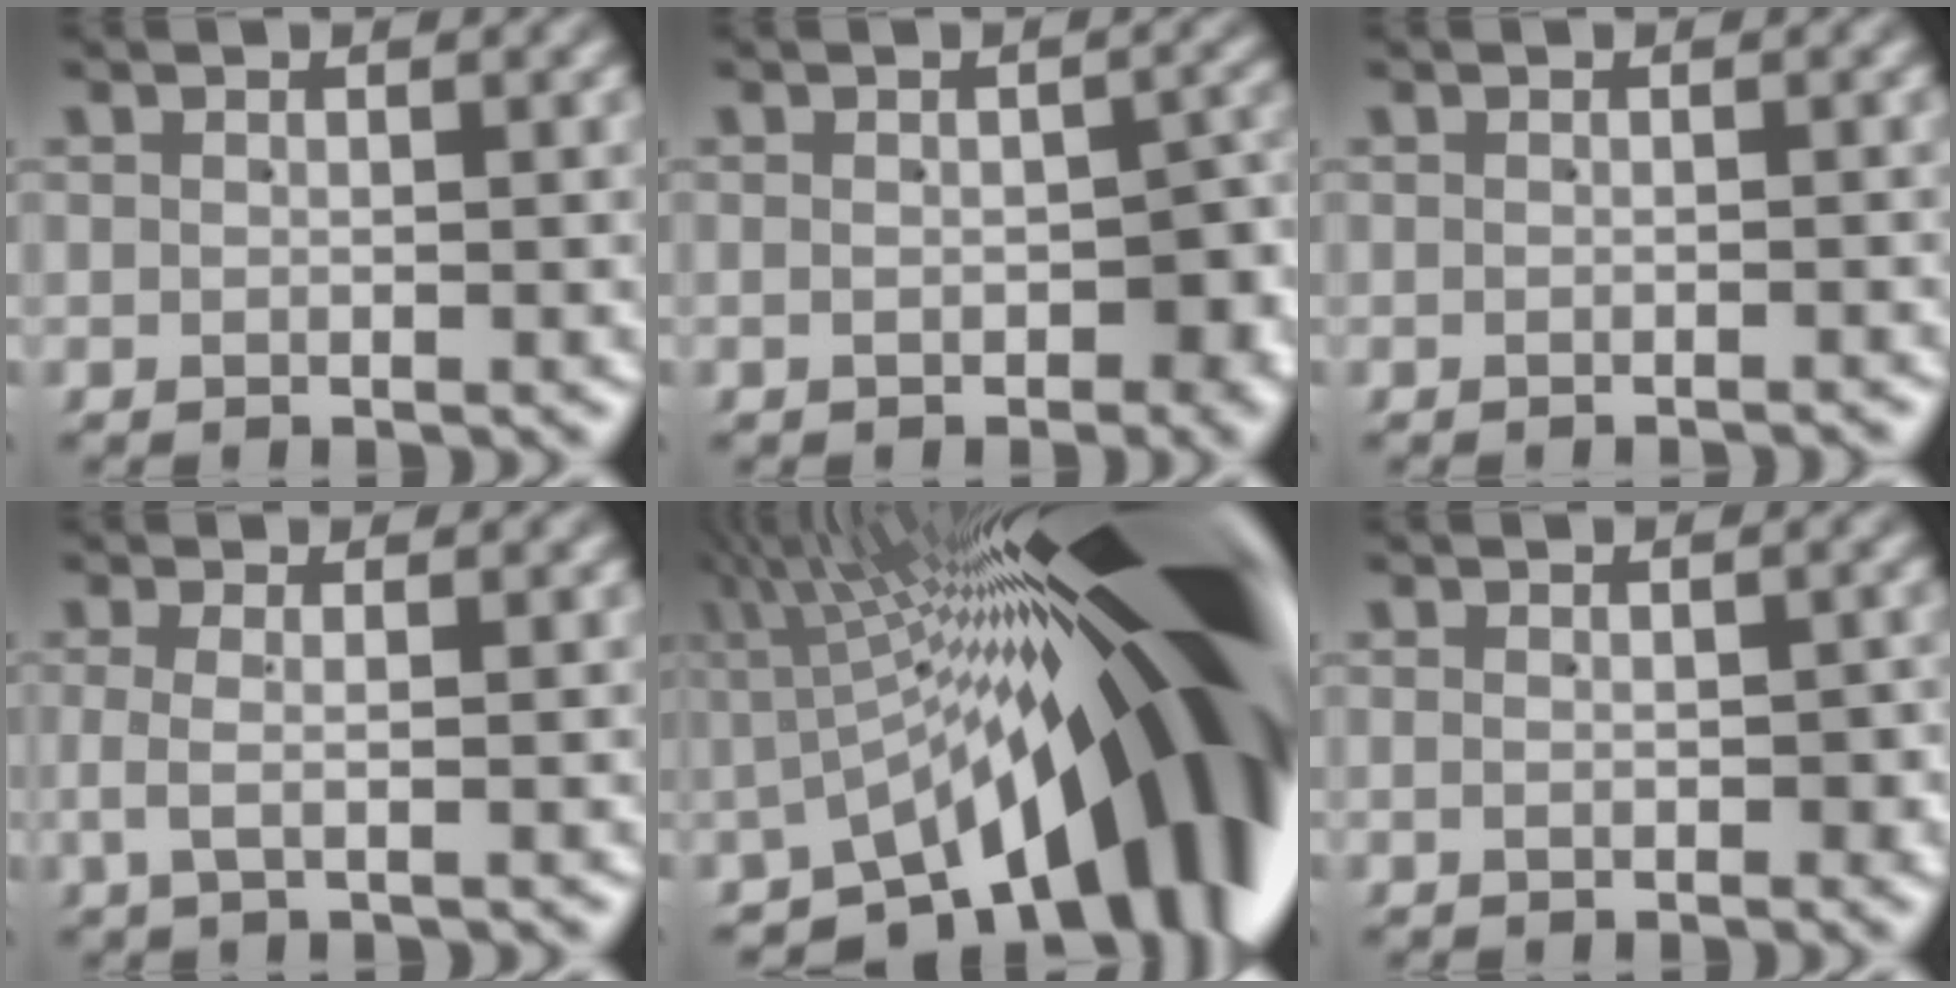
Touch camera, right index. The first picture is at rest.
{"total": 2.9, "force": [-1.1, 1.6, 2.2], "torque": [-0.026, -0.004, -0.013]}
{"total": 0.7, "force": [-0.5, -0.4, -0.2], "torque": [0.001, 0.001, -0.010]}
{"total": 1.4, "force": [-0.2, -0.4, 1.3], "torque": [-0.037, -0.001, -0.005]}
{"total": 28.8, "force": [-1.4, 11.7, 26.3], "torque": [-0.327, -0.004, -0.022]}
{"total": 0.8, "force": [-0.4, 0.5, 0.4], "torque": [-0.008, -0.004, -0.005]}